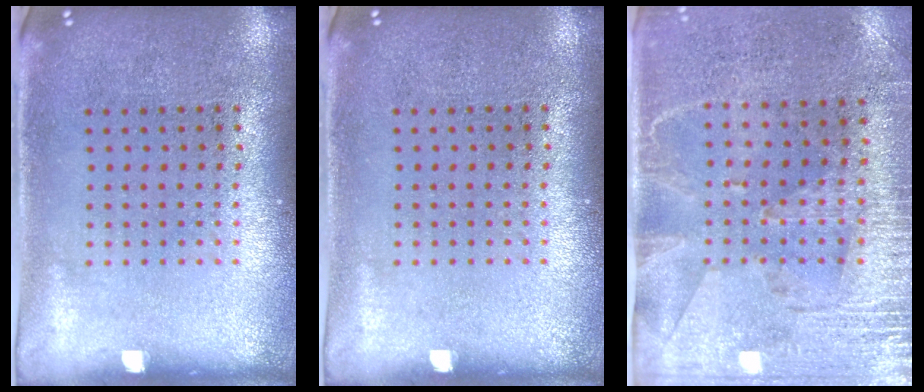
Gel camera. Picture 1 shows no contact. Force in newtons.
{"total": 0.0}
{"total": 2.9, "press": 2.5, "slide": 1.4}